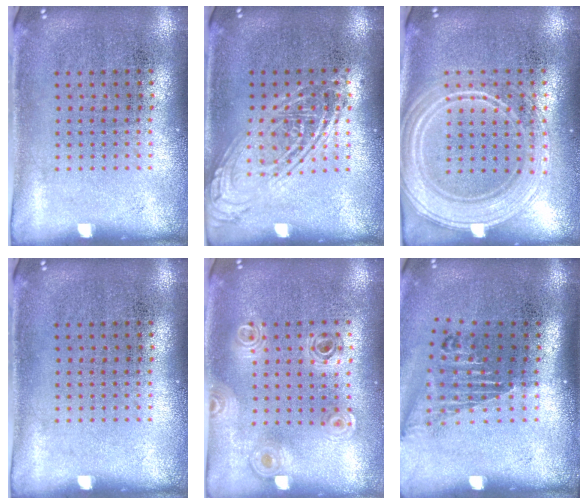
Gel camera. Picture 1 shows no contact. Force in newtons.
{"total": 2.4, "press": 2.4, "slide": 0.3}
{"total": 2.5, "press": 2.5, "slide": 0.4}
{"total": 0.0}
{"total": 0.8, "press": 0.8, "slide": 0.1}
{"total": 1.6, "press": 1.3, "slide": 0.9}